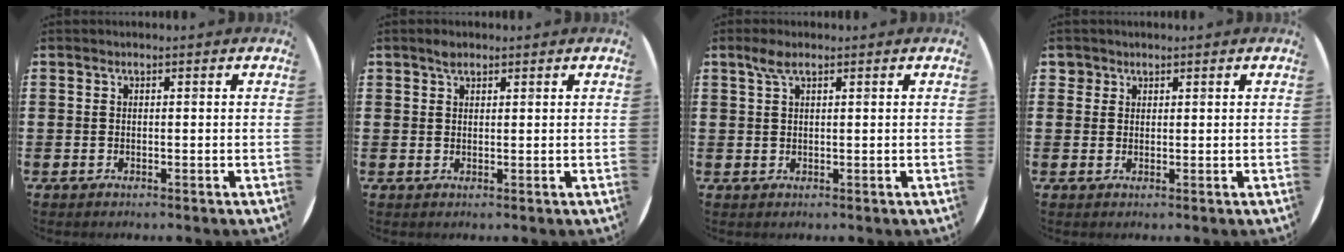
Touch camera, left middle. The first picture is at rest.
{"total": 1.4, "force": [1.1, 0.6, 0.4], "torque": [-0.003, 0.001, 0.019]}
{"total": 2.2, "force": [1.3, 0.6, 1.6], "torque": [-0.035, 0.006, 0.022]}
{"total": 1.5, "force": [1.3, 0.9, 0.1], "torque": [0.004, 0.000, 0.024]}